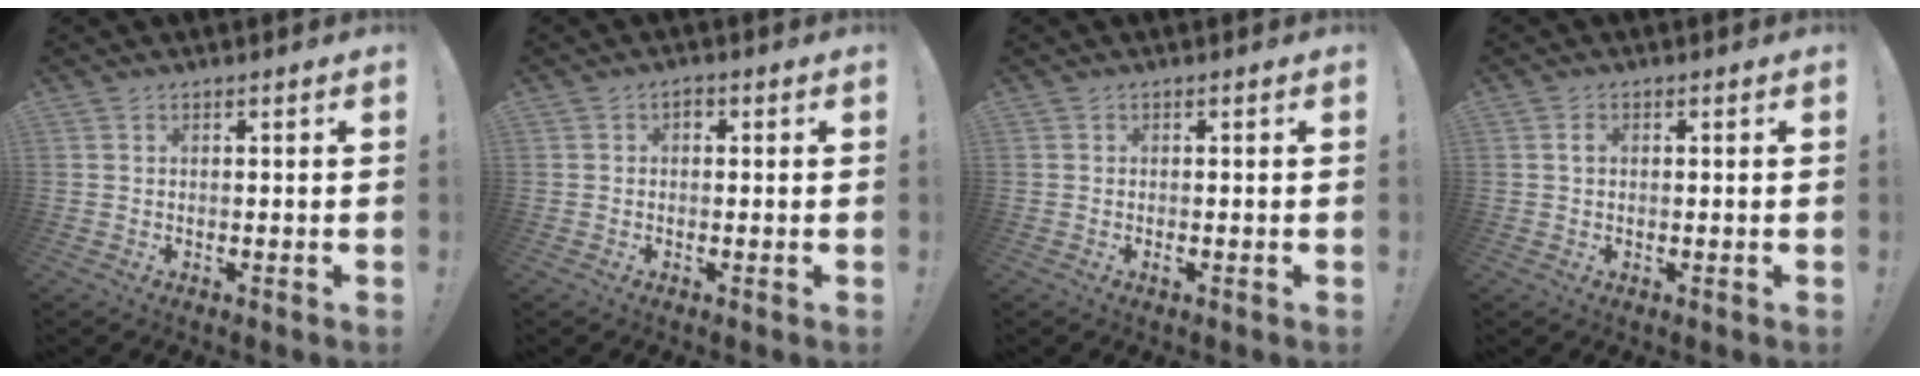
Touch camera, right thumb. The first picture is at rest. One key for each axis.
{"total": 1.4, "fx": -0.3, "fy": 1.1, "fz": 0.8, "tx": -0.014, "ty": 0.007, "tz": -0.007}
{"total": 0.6, "fx": -0.4, "fy": 0.0, "fz": 0.4, "tx": -0.012, "ty": 0.000, "tz": -0.007}
{"total": 1.4, "fx": 0.3, "fy": 0.8, "fz": 1.2, "tx": -0.025, "ty": 0.006, "tz": 0.004}